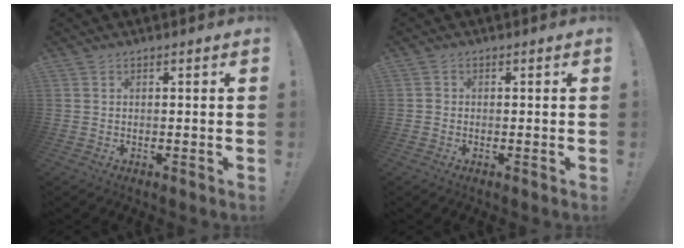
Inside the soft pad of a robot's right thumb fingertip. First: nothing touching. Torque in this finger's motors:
{"motor_torque": [-0.02, -0.12, -0.03, 0.12, 0.01]}